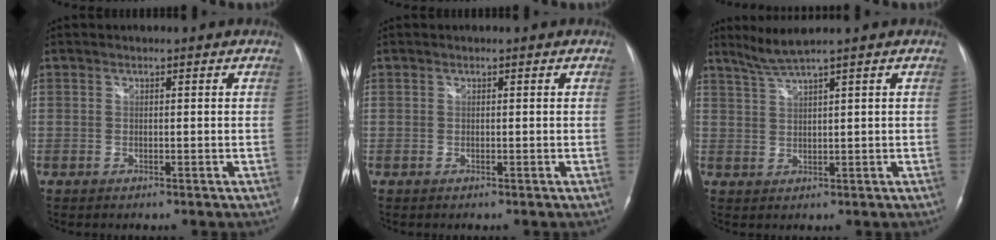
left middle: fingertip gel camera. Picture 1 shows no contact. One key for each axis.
{"total": 0.0}
{"total": 3.5, "fx": 2.8, "fy": -1.3, "fz": 1.7, "tx": -0.046, "ty": -0.001, "tz": 0.065}